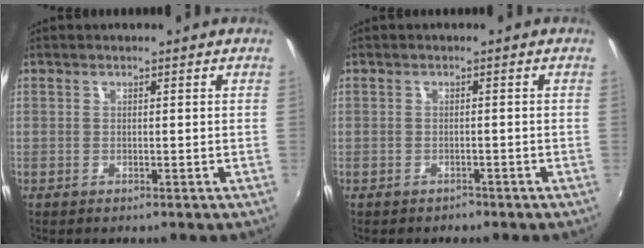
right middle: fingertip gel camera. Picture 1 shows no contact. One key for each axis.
{"total": 1.6, "fx": -1.3, "fy": 0.8, "fz": 0.3, "tx": -0.008, "ty": -0.001, "tz": -0.017}